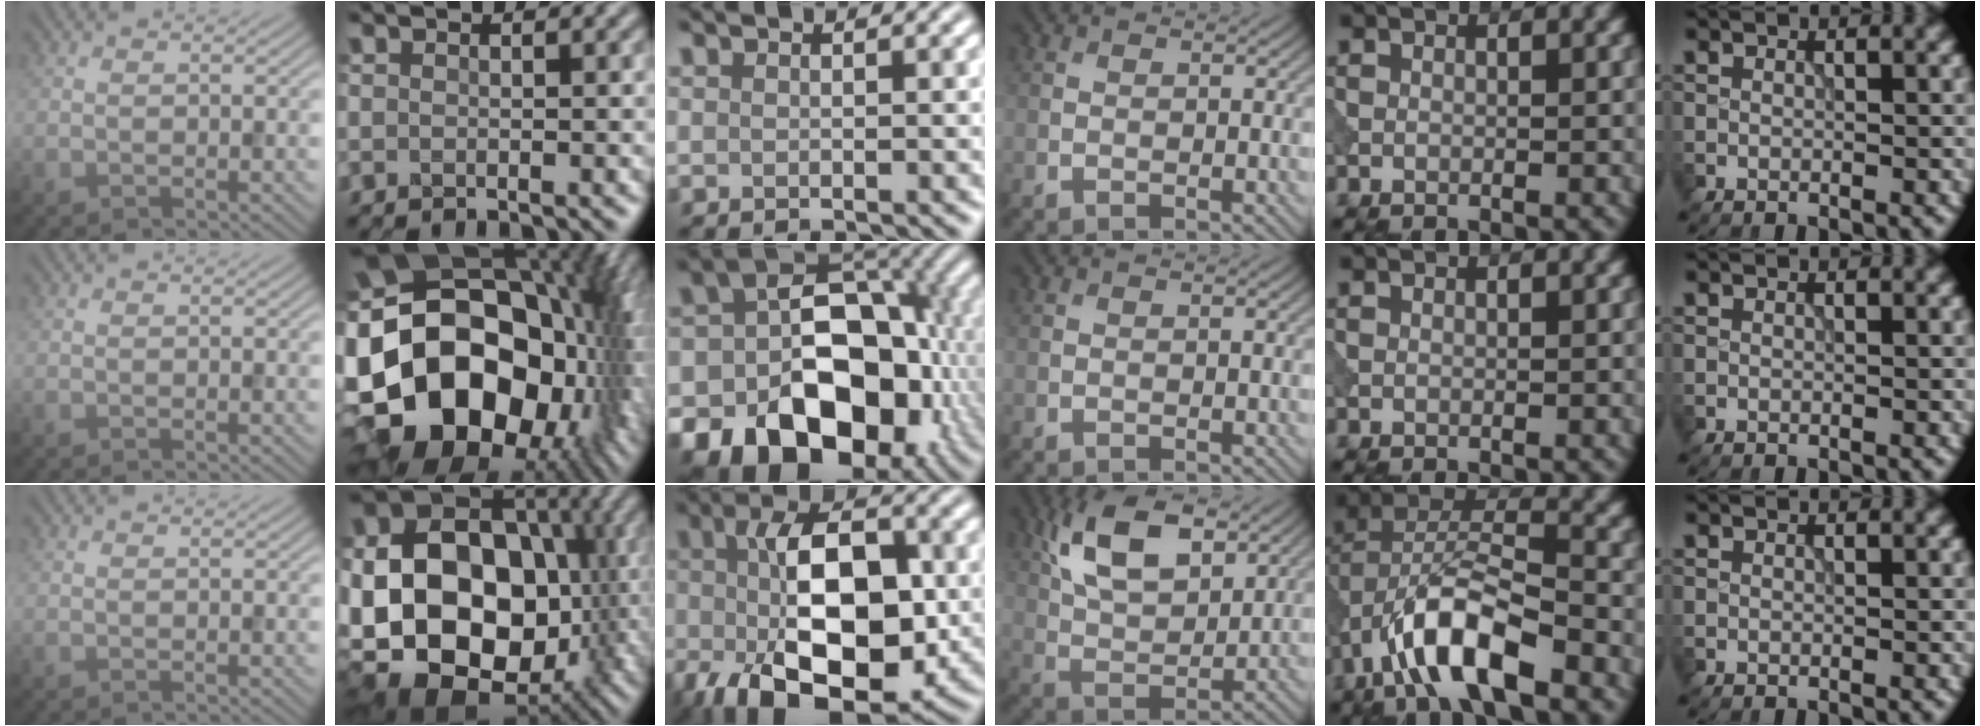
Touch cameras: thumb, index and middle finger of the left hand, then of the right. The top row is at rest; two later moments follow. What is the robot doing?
{"motion": "insert", "object": "peg toy"}